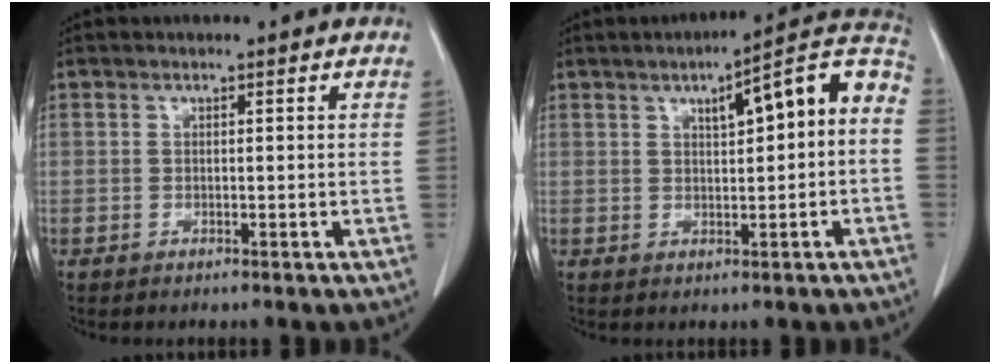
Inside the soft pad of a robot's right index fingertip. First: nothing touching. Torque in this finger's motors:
{"motor_torque": [0.36, 0.10, 0.19, 0.05]}